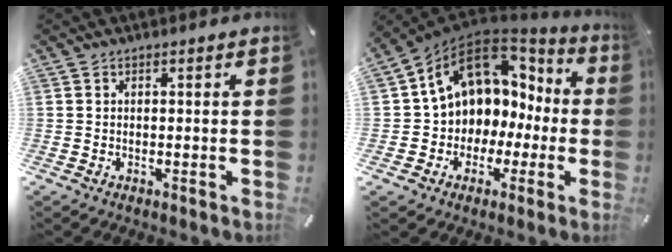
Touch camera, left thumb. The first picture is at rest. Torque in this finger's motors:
{"motor_torque": [2.24, 2.77, 0.87, -0.03, 0.24]}